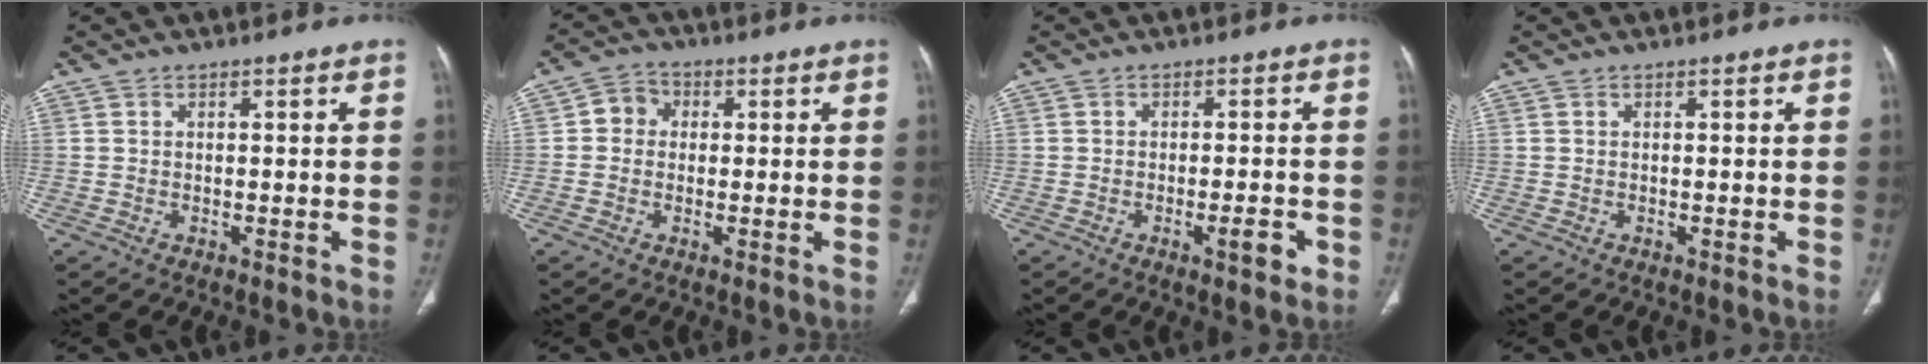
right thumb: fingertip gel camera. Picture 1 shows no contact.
{"total": 4.4, "force": [0.4, 3.9, 1.9], "torque": [-0.014, 0.011, -0.005]}
{"total": 3.7, "force": [-1.6, 1.0, 3.2], "torque": [-0.042, 0.002, -0.022]}
{"total": 0.0}